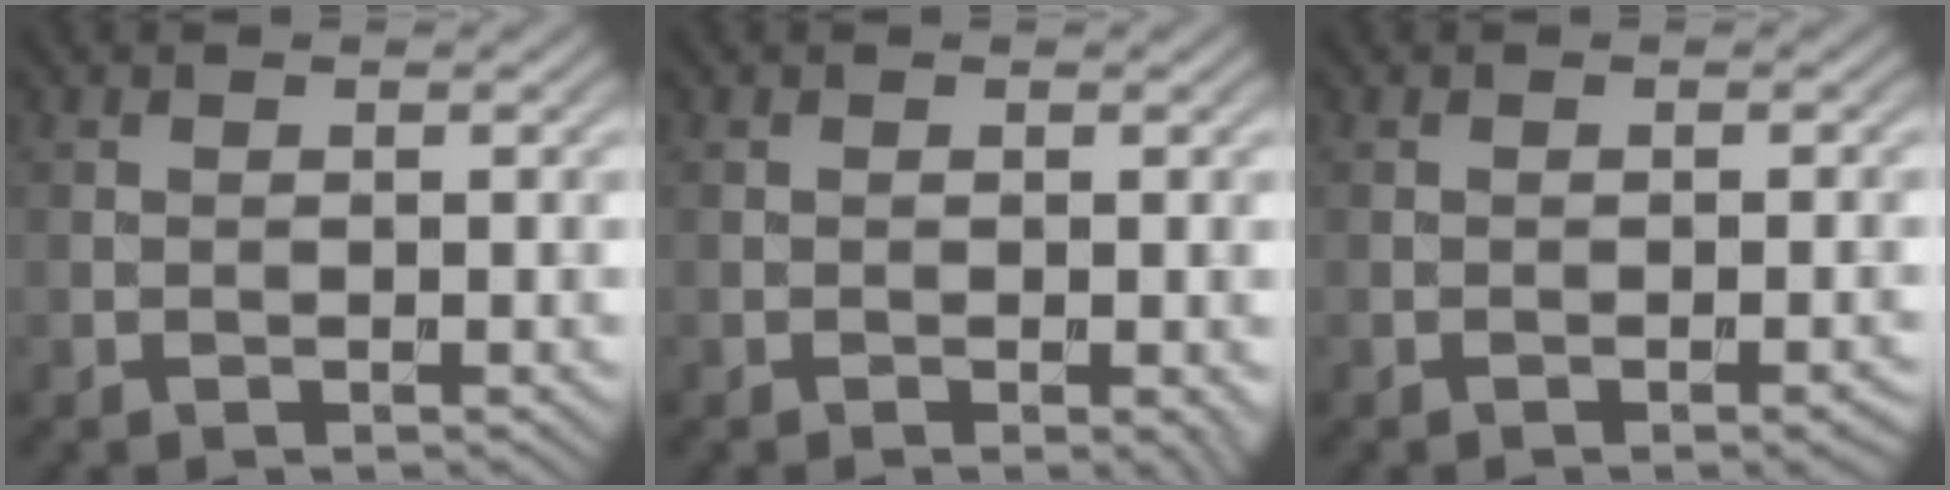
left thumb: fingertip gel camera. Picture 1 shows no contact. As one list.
[{"total": 0.6, "force": [-0.2, 0.0, 0.6], "torque": [-0.007, -0.002, -0.004]}, {"total": 1.5, "force": [-0.9, 0.2, 1.2], "torque": [-0.013, 0.008, -0.012]}]